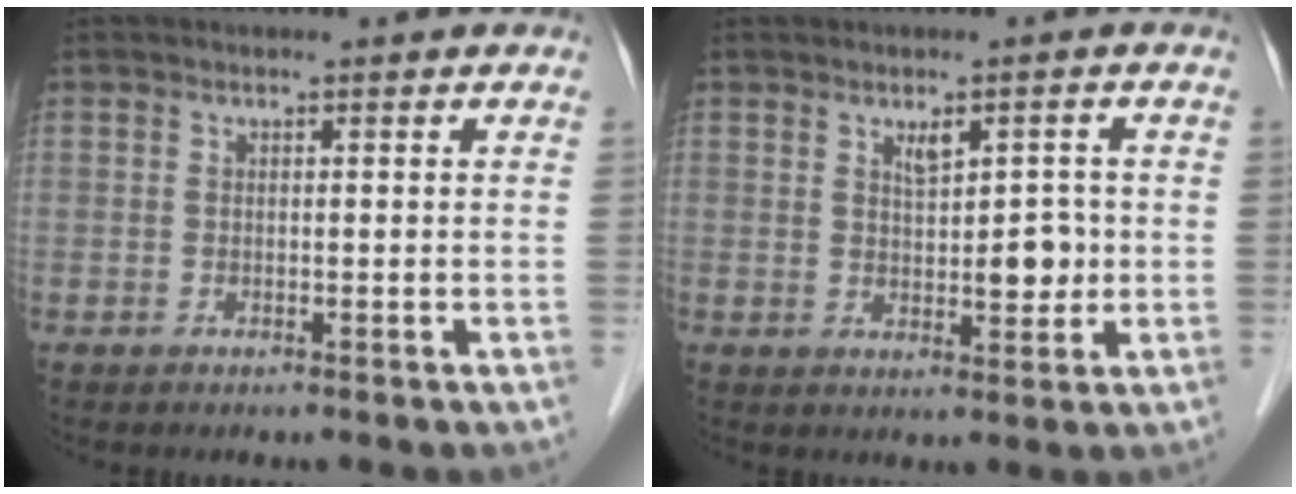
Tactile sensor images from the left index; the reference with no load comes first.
{"total": 4.7, "force": [0.6, 2.2, 4.0], "torque": [-0.060, 0.002, 0.018]}